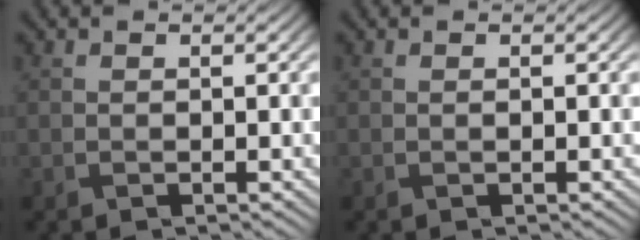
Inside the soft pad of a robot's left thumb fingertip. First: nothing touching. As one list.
[{"total": 0.0}]